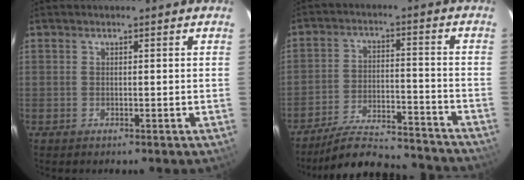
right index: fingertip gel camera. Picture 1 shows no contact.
{"total": 20.6, "force": [-19.0, 4.4, 6.7], "torque": [-0.132, 0.008, -0.257]}